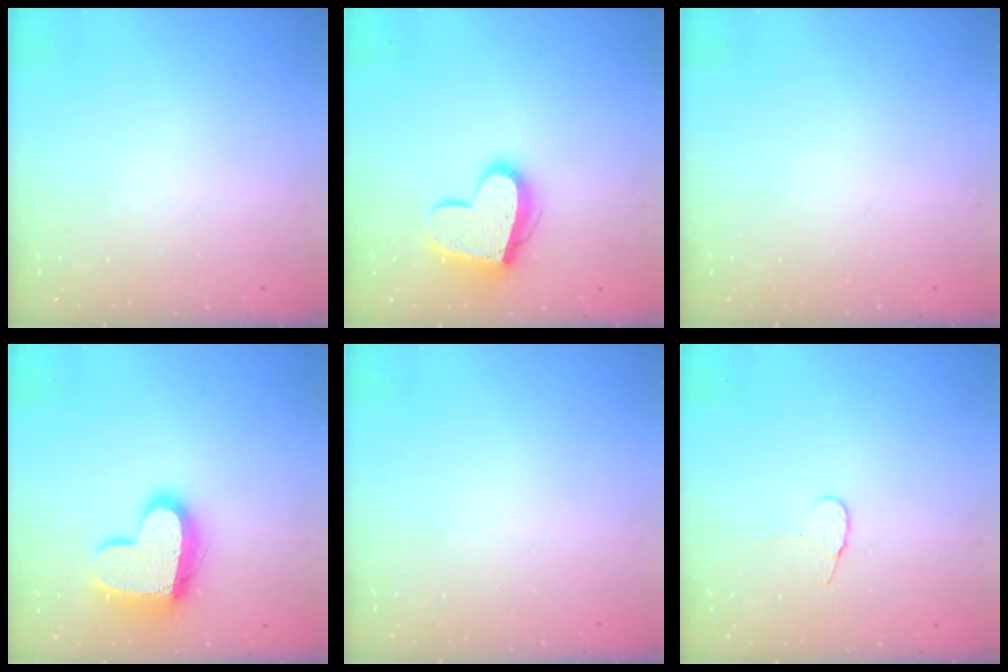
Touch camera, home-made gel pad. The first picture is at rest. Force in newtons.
{"total": 14.0, "press": 14.0, "slide": 0.6}
{"total": 0.0}
{"total": 16.2, "press": 16.2, "slide": 1.4}
{"total": 0.0}
{"total": 5.6, "press": 5.6, "slide": 0.4}